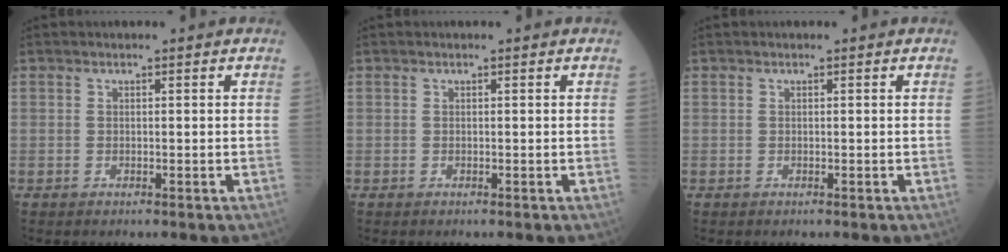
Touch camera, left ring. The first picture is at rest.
{"total": 0.0}
{"total": 0.0}